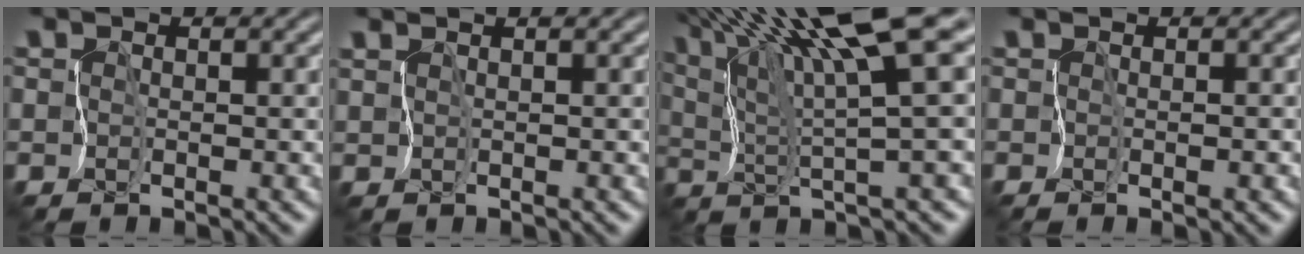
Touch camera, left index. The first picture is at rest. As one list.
[{"total": 1.6, "force": [1.4, 0.0, 0.9], "torque": [-0.021, 0.005, 0.025]}, {"total": 13.1, "force": [7.4, 1.8, 10.7], "torque": [-0.168, 0.018, 0.124]}, {"total": 0.6, "force": [-0.2, 0.2, 0.5], "torque": [0.005, 0.002, 0.003]}]